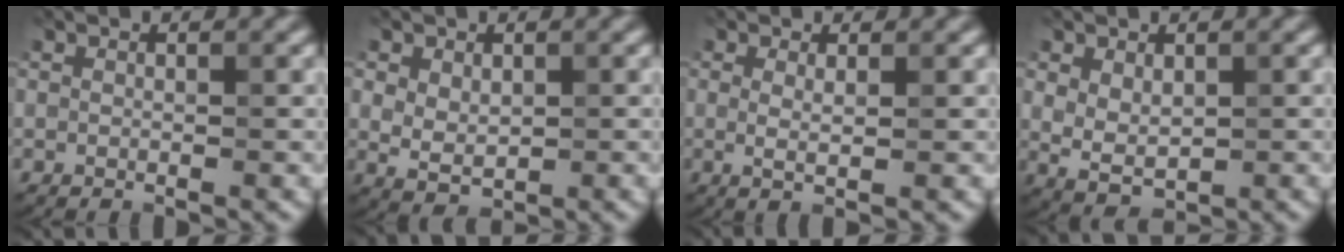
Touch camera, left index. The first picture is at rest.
{"total": 2.6, "force": [0.5, 1.8, 1.8], "torque": [-0.033, -0.003, 0.013]}
{"total": 1.6, "force": [0.3, 0.4, 1.6], "torque": [-0.026, -0.006, 0.002]}
{"total": 2.8, "force": [0.6, 1.8, 2.1], "torque": [-0.042, -0.004, 0.017]}